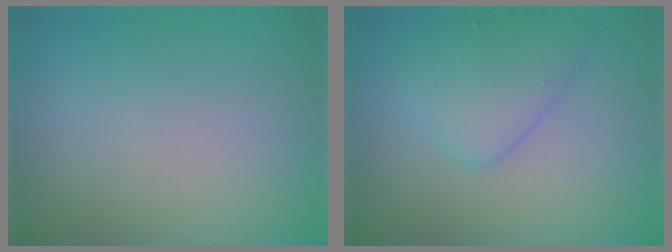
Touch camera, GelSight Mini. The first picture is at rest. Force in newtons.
{"total": 3.0, "press": 3.0, "slide": 0.2}